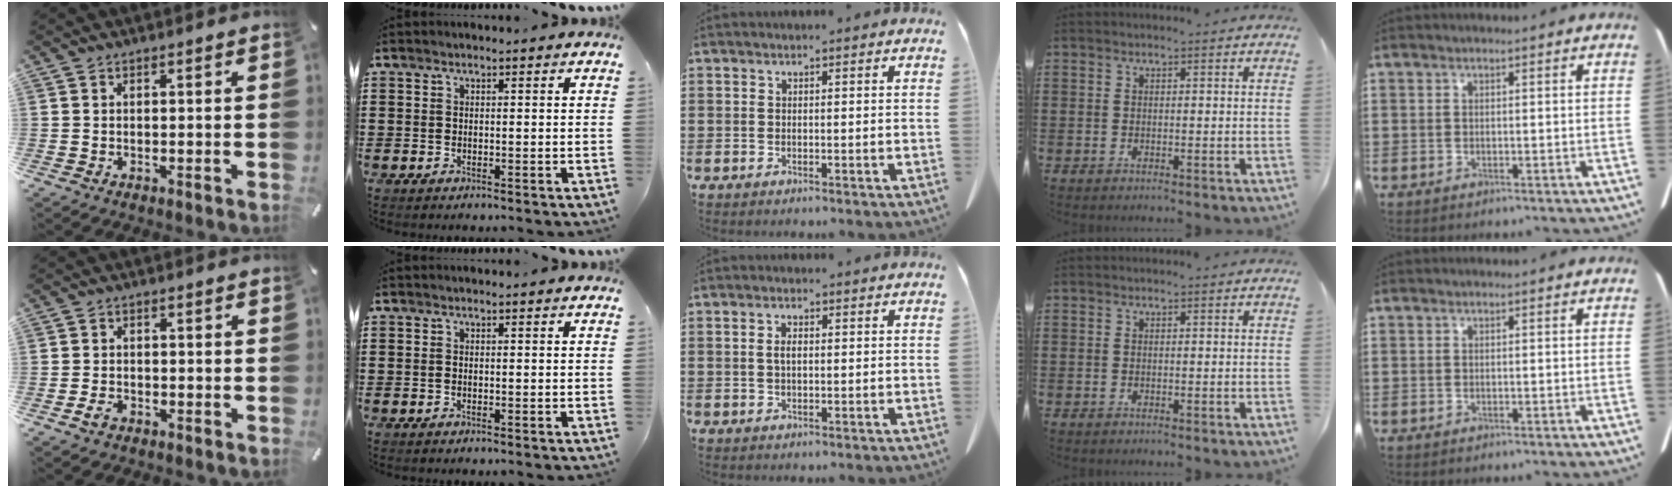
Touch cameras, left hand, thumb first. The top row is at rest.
{"thumb": {"total": 2.5, "force": [-1.3, 1.7, 1.3], "torque": [-0.031, 0.004, -0.027]}, "middle": {"total": 2.1, "force": [0.3, 0.9, 1.9], "torque": [-0.039, 0.004, 0.005]}}